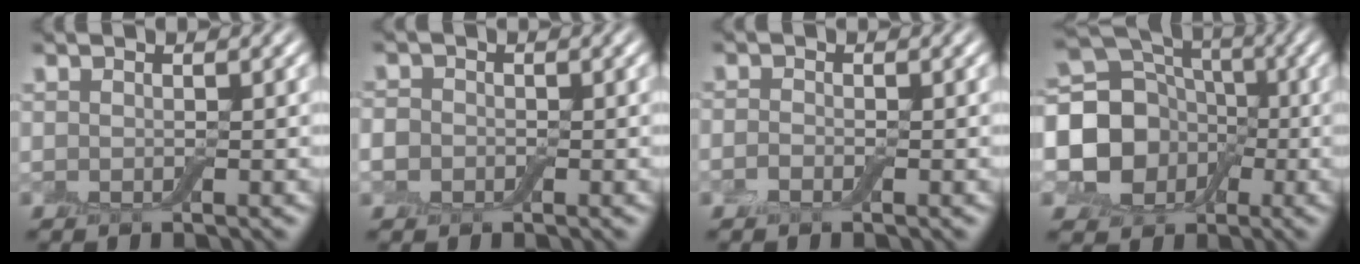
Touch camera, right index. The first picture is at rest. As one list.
[{"total": 2.6, "force": [-0.3, 2.4, 1.0], "torque": [-0.001, 0.007, -0.030]}, {"total": 1.1, "force": [-0.6, 0.7, 0.6], "torque": [-0.012, 0.001, -0.016]}, {"total": 10.8, "force": [-1.2, 9.3, 5.3], "torque": [-0.096, -0.007, -0.045]}]